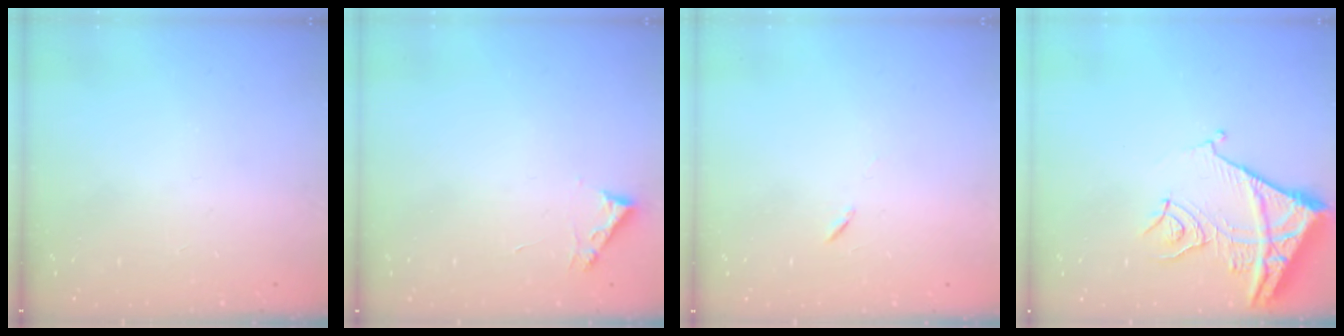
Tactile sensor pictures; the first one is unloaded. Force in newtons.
{"total": 2.7, "press": 2.7, "slide": 0.3}
{"total": 5.8, "press": 5.4, "slide": 2.1}
{"total": 12.8, "press": 12.7, "slide": 1.6}